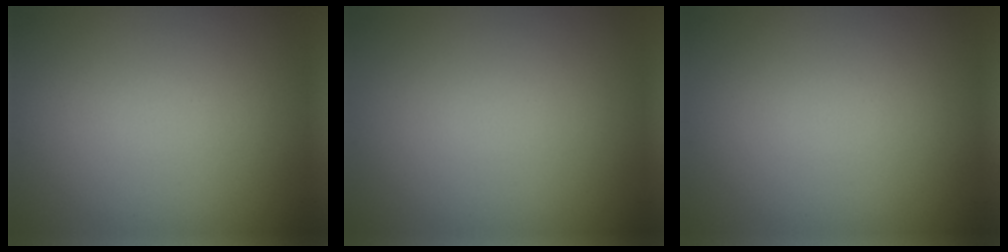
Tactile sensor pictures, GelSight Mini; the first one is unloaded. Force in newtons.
{"total": 0.0}
{"total": 0.0}